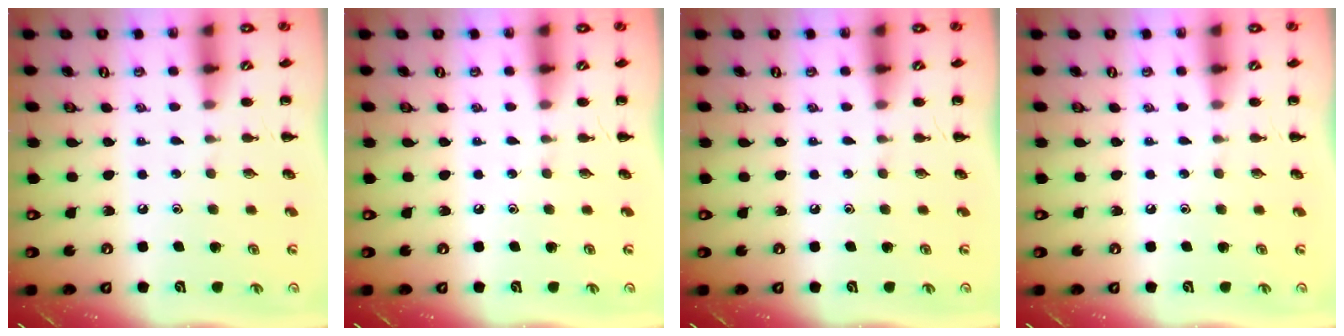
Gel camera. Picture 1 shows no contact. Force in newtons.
{"total": 0.0}
{"total": 0.0}
{"total": 0.0}